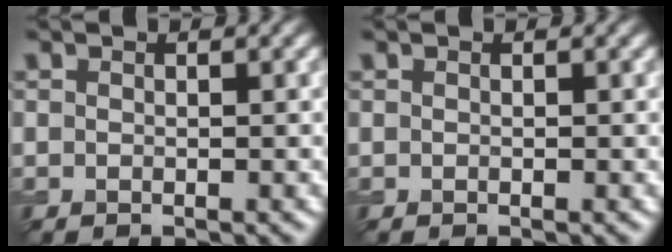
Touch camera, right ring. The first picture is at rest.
{"total": 0.0}